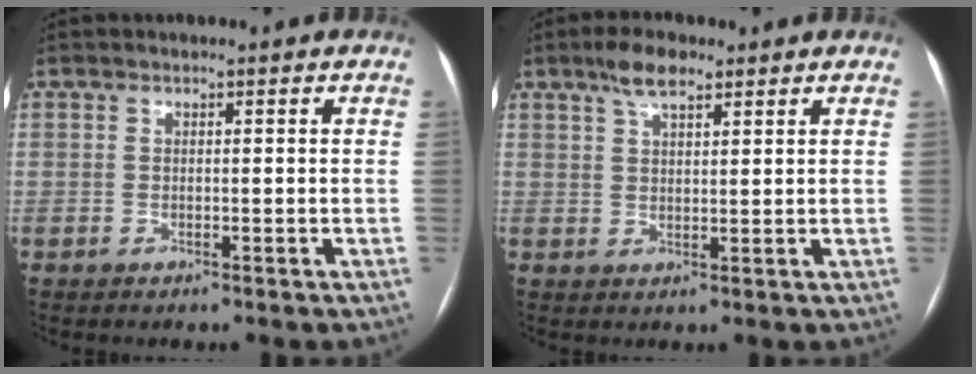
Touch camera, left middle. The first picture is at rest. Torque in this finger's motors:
{"motor_torque": [0.51, -0.44, 0.14, 0.07]}